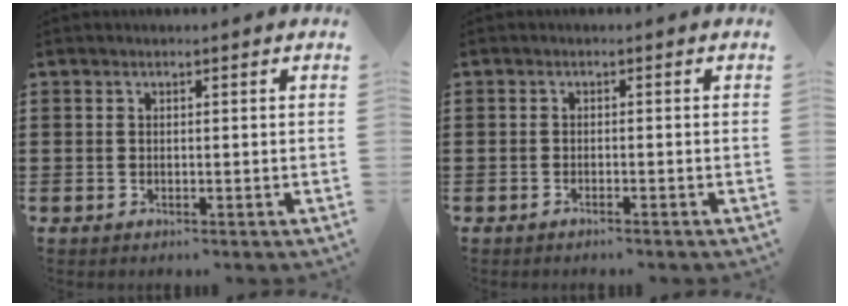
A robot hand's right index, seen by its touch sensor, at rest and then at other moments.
{"total": 1.1, "force": [-1.0, -0.2, 0.2], "torque": [-0.005, -0.002, -0.020]}